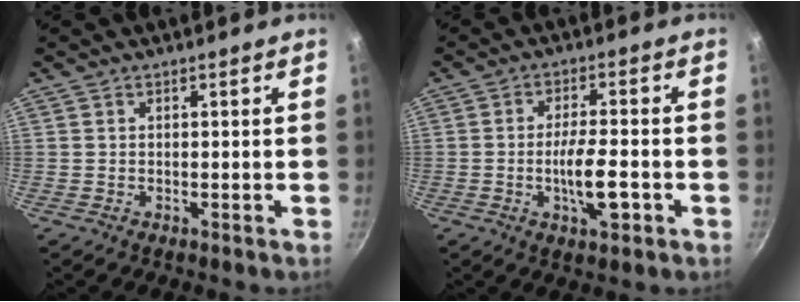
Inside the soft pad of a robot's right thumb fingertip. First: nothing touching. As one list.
[{"total": 8.0, "force": [-2.4, 2.3, 7.3], "torque": [-0.119, 0.011, -0.041]}]